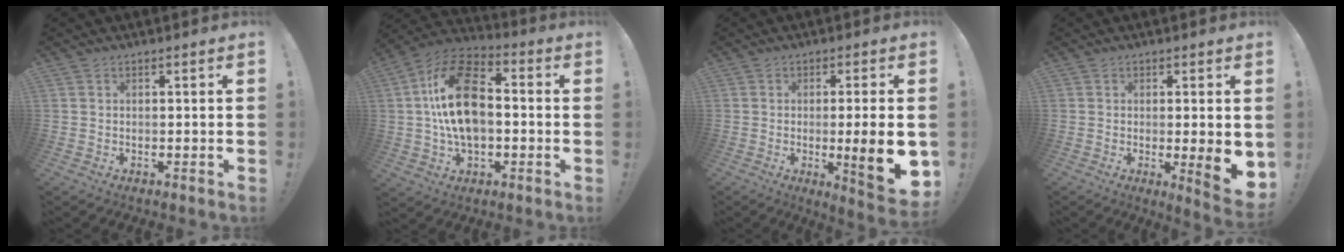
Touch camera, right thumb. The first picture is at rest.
{"total": 20.4, "force": [1.3, 13.9, 14.8], "torque": [-0.253, 0.027, 0.026]}
{"total": 12.2, "force": [-1.9, 1.3, 12.0], "torque": [-0.160, -0.005, -0.025]}
{"total": 7.7, "force": [-0.5, 0.7, 7.6], "torque": [-0.098, -0.011, -0.005]}